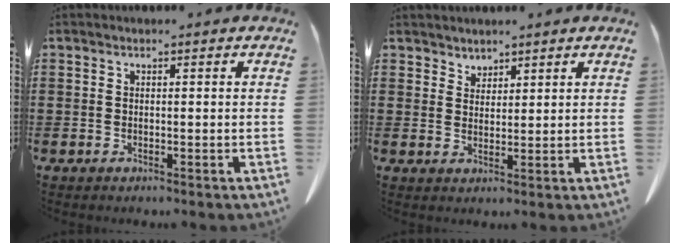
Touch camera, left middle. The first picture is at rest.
{"total": 2.2, "force": [2.1, 0.6, -0.1], "torque": [-0.004, -0.001, 0.042]}